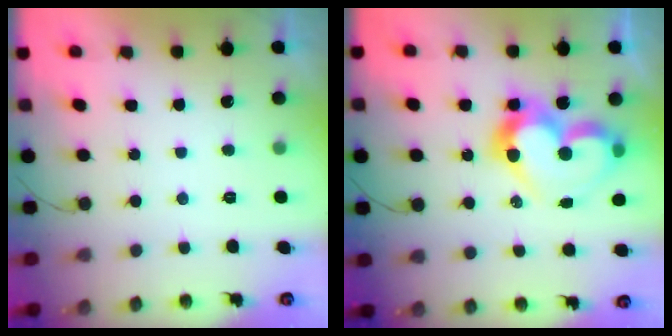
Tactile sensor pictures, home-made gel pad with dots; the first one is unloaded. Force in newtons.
{"total": 16.7, "press": 16.4, "slide": 3.3}